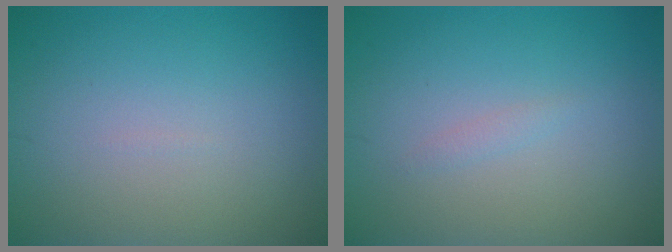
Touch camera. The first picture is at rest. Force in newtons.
{"total": 0.6, "press": 0.6, "slide": 0.0}